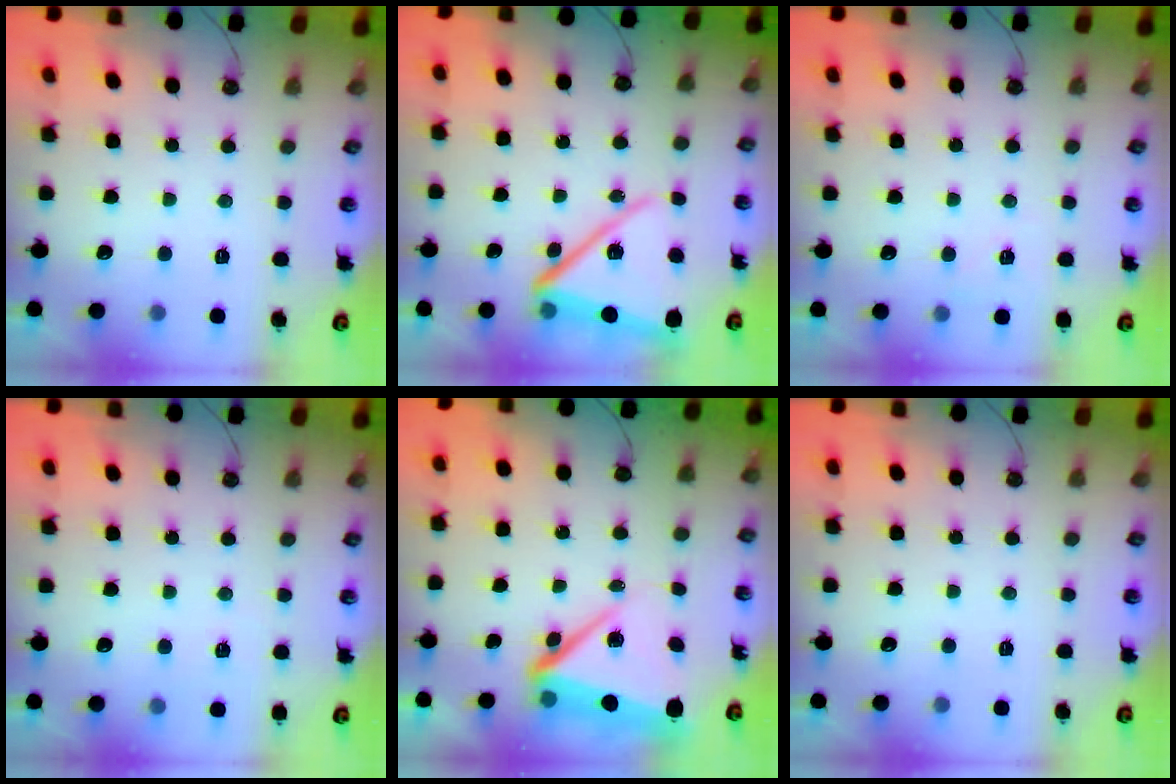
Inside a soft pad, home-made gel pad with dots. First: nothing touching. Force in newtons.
{"total": 14.8, "press": 14.7, "slide": 1.9}
{"total": 5.0, "press": 4.7, "slide": 1.8}
{"total": 3.2, "press": 2.3, "slide": 2.2}
{"total": 7.7, "press": 7.5, "slide": 1.6}
{"total": 0.0}